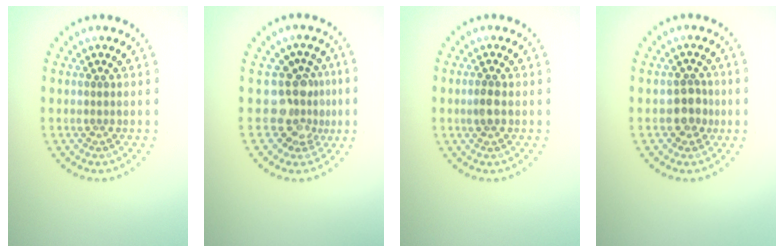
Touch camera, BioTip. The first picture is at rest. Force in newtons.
{"total": 3.8, "press": 2.8, "slide": 2.6}
{"total": 1.3, "press": 1.3, "slide": 0.2}
{"total": 2.2, "press": 2.0, "slide": 0.9}